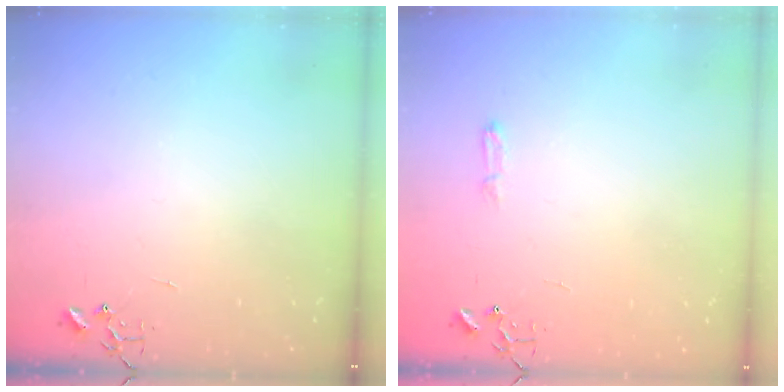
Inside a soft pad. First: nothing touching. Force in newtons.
{"total": 3.8, "press": 3.8, "slide": 0.5}